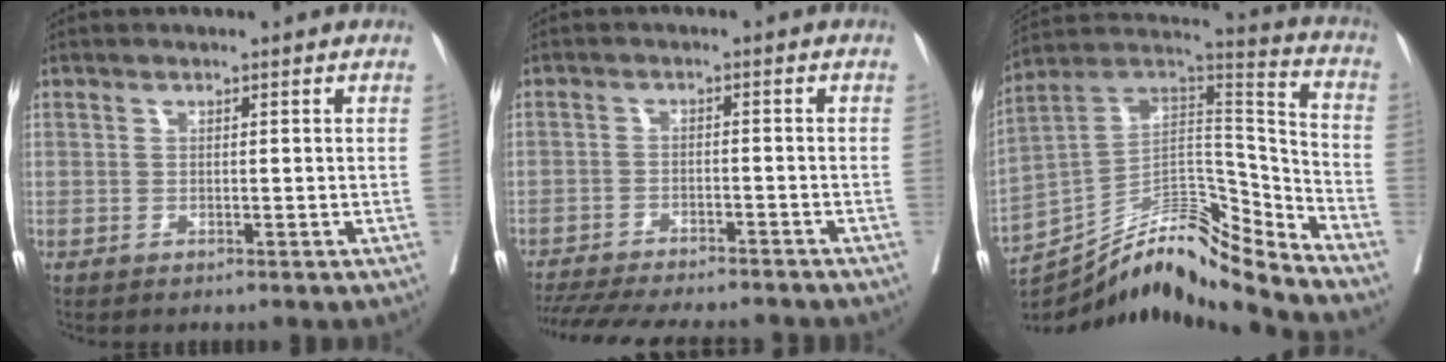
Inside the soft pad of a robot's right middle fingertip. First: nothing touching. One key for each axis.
{"total": 17.3, "fx": -15.6, "fy": 2.9, "fz": 6.9, "tx": -0.163, "ty": -0.028, "tz": -0.217}
{"total": 18.9, "fx": -16.7, "fy": 1.3, "fz": 8.7, "tx": -0.148, "ty": 0.065, "tz": -0.287}